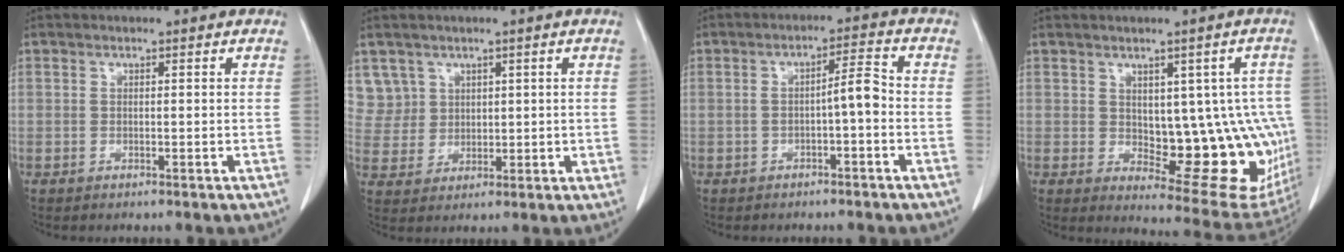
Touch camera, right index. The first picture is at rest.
{"total": 5.8, "force": [3.2, 4.8, -0.5], "torque": [0.020, 0.007, 0.071]}
{"total": 4.1, "force": [-0.9, 0.5, 3.9], "torque": [-0.060, 0.017, -0.011]}
{"total": 14.3, "force": [-0.3, 6.7, 12.7], "torque": [-0.121, 0.008, 0.018]}